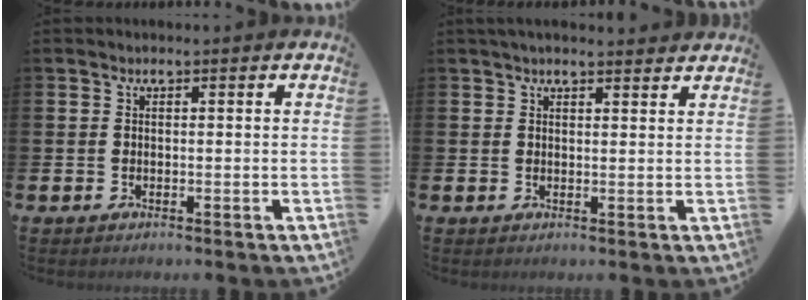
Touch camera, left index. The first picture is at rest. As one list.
[{"total": 2.1, "force": [2.0, 0.2, 0.7], "torque": [-0.018, -0.003, 0.036]}]